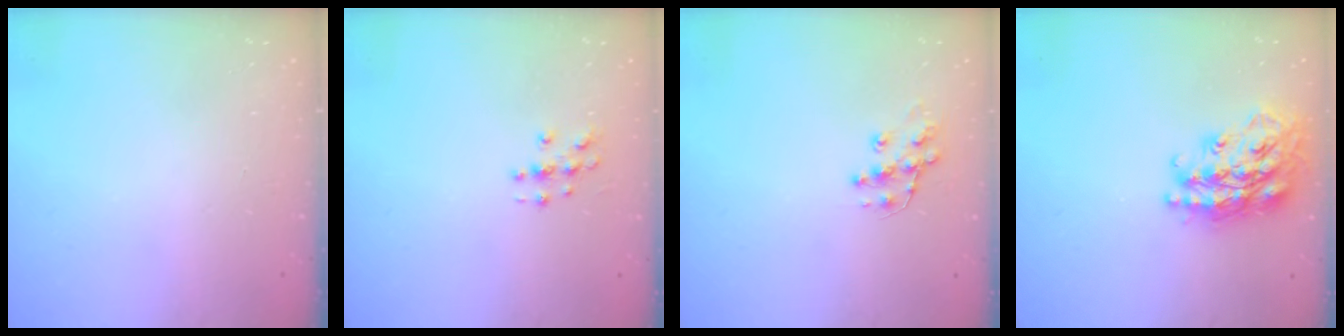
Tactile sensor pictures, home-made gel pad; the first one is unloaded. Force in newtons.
{"total": 3.0, "press": 3.0, "slide": 0.3}
{"total": 10.2, "press": 10.2, "slide": 0.8}
{"total": 23.2, "press": 23.2, "slide": 1.8}